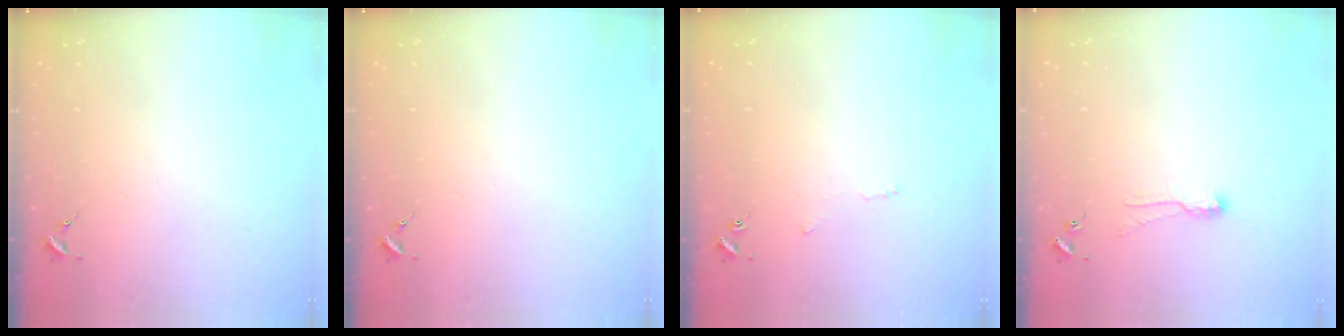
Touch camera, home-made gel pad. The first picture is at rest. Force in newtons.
{"total": 0.0}
{"total": 2.9, "press": 2.9, "slide": 0.5}
{"total": 7.1, "press": 7.1, "slide": 0.8}